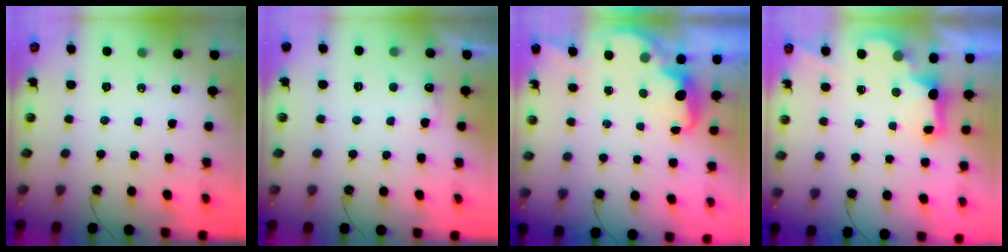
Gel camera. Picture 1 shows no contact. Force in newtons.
{"total": 6.9, "press": 6.8, "slide": 1.4}
{"total": 1.7, "press": 1.6, "slide": 0.6}
{"total": 2.4, "press": 2.3, "slide": 0.7}